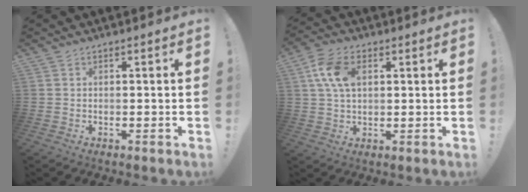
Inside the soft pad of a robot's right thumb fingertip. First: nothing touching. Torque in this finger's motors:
{"motor_torque": [0.10, 0.83, 1.01, -0.03, 0.32]}